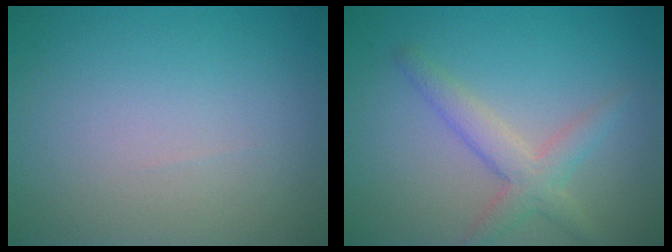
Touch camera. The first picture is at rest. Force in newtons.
{"total": 3.2, "press": 3.1, "slide": 0.1}